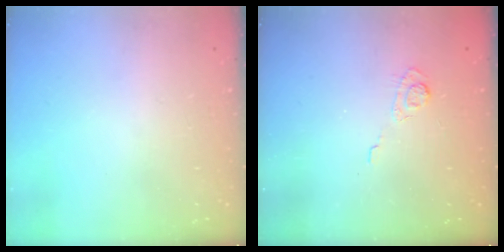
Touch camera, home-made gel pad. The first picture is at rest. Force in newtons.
{"total": 3.2, "press": 2.8, "slide": 1.6}